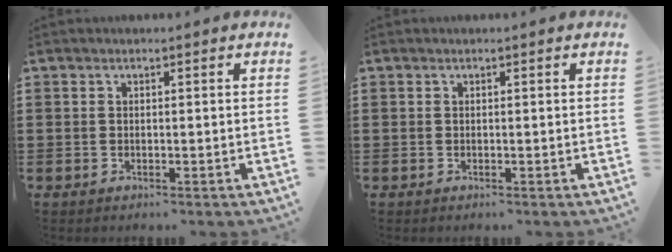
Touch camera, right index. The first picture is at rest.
{"total": 0.0}